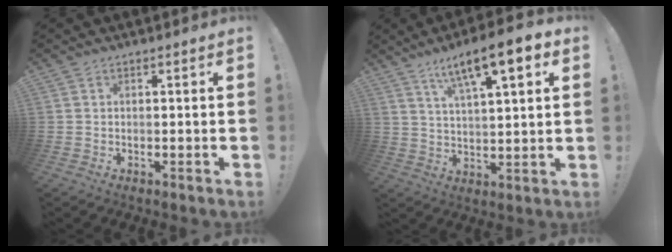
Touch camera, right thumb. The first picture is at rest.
{"total": 12.6, "force": [7.6, 2.6, 9.8], "torque": [-0.161, -0.034, 0.119]}